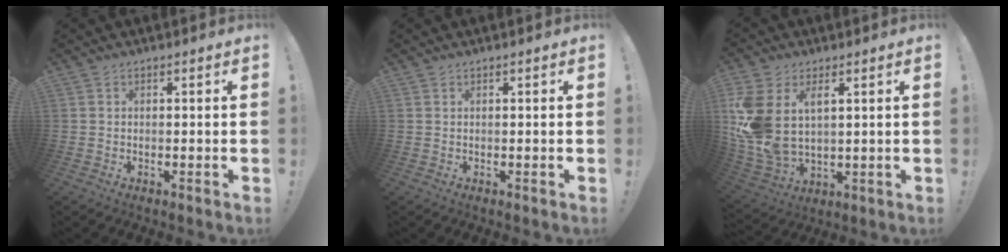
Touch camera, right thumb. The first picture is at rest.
{"total": 0.0}
{"total": 13.1, "force": [4.7, 8.4, 8.9], "torque": [-0.191, -0.029, 0.090]}